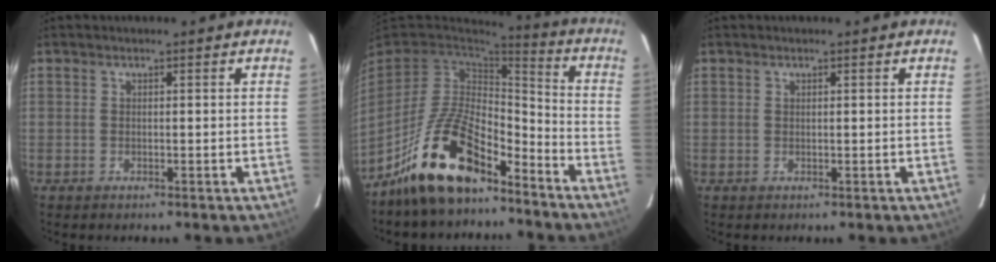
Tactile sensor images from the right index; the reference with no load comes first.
{"total": 16.7, "force": [-11.5, 6.7, 10.1], "torque": [-0.208, 0.006, -0.208]}
{"total": 0.0}